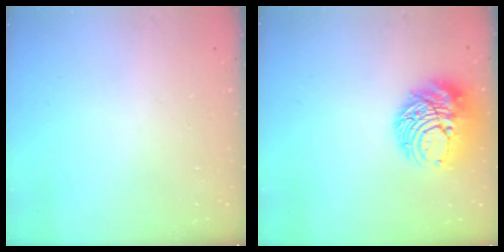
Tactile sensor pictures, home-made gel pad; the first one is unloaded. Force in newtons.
{"total": 12.2, "press": 12.1, "slide": 1.0}